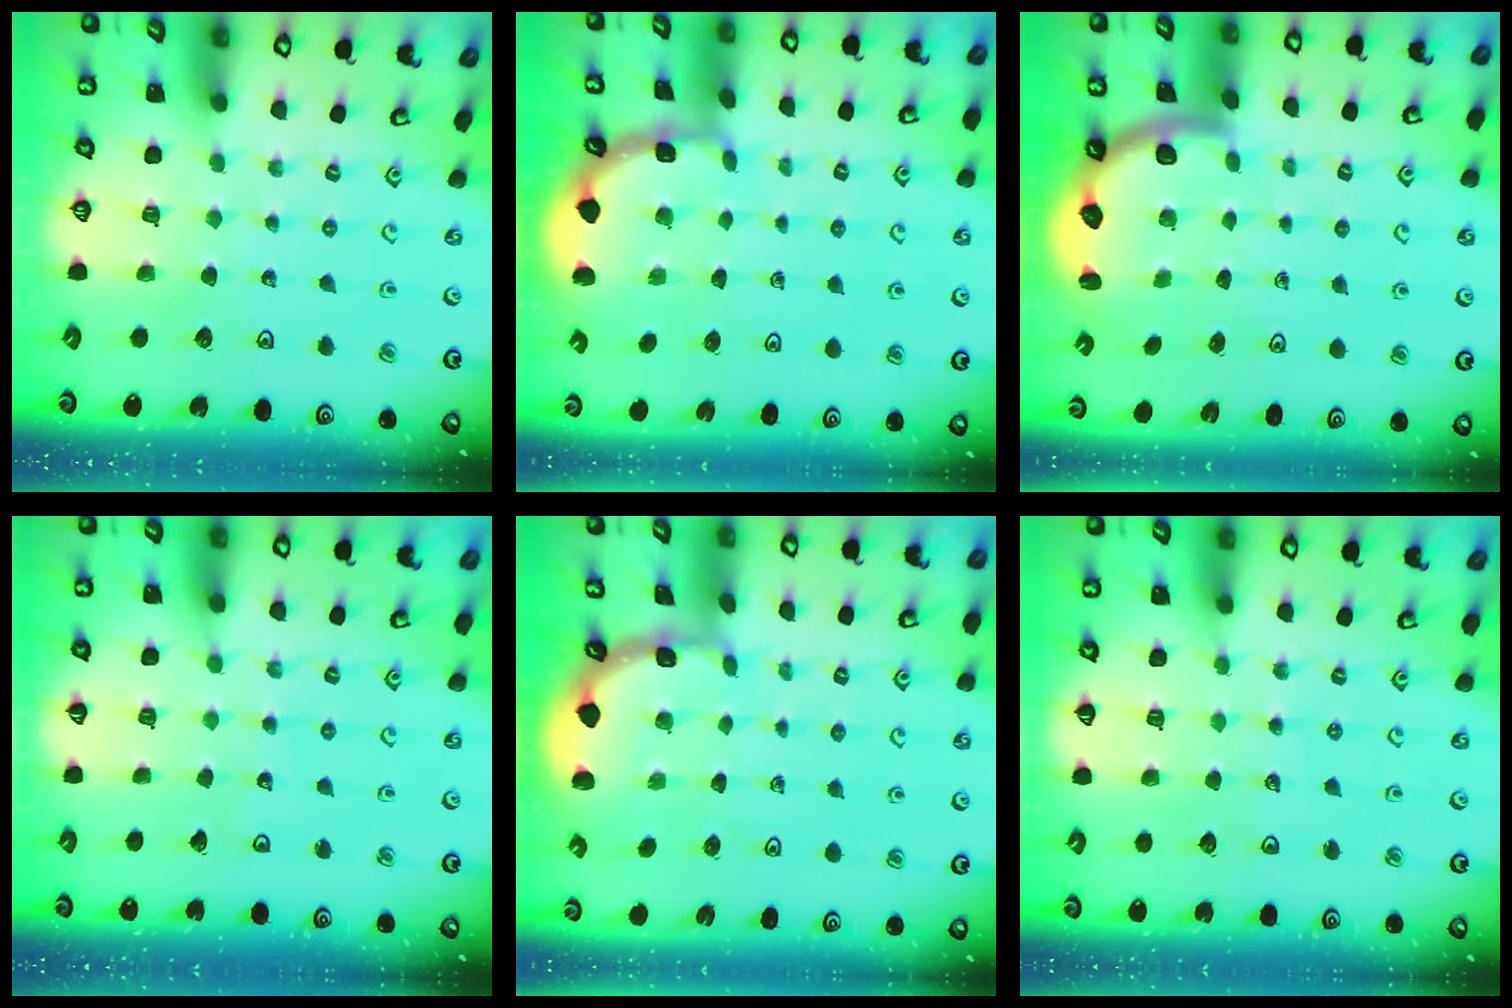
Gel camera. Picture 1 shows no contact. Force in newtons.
{"total": 1.9, "press": 1.9, "slide": 0.3}
{"total": 2.6, "press": 2.3, "slide": 1.2}
{"total": 3.3, "press": 3.3, "slide": 0.3}
{"total": 1.1, "press": 1.1, "slide": 0.3}
{"total": 4.2, "press": 4.0, "slide": 1.3}